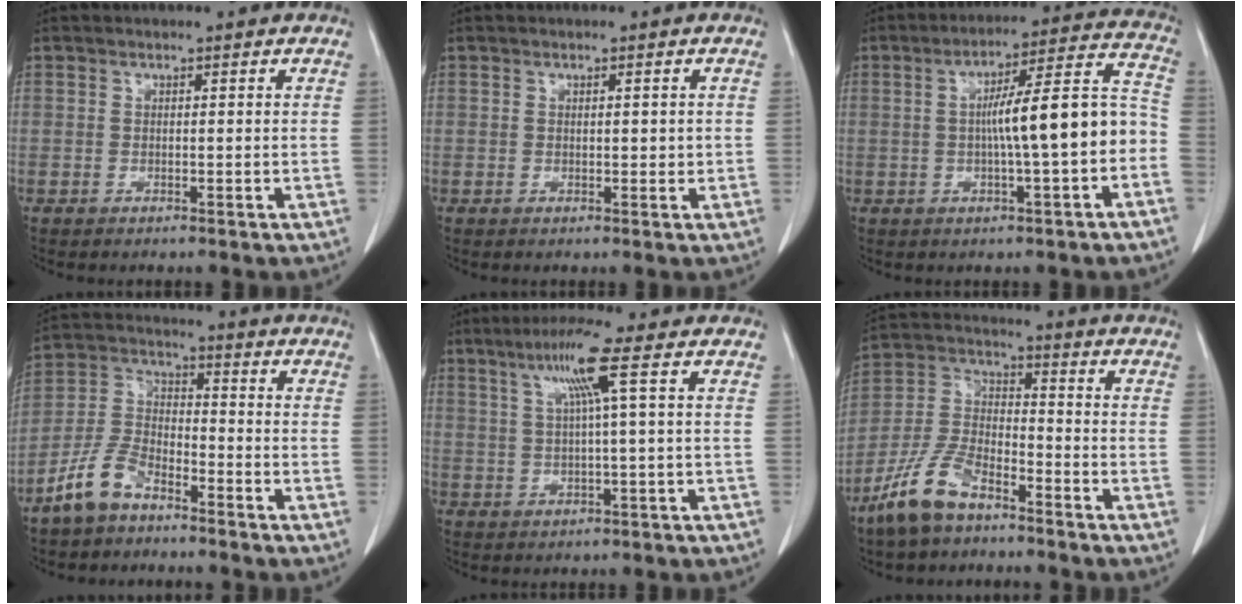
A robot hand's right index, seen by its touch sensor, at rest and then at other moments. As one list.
[{"total": 1.8, "force": [0.1, 0.8, 1.6], "torque": [-0.022, -0.002, 0.002]}, {"total": 12.7, "force": [-2.2, 1.1, 12.4], "torque": [-0.185, 0.035, -0.033]}, {"total": 8.2, "force": [-5.9, 3.4, 4.5], "torque": [-0.111, 0.002, -0.126]}, {"total": 6.8, "force": [2.6, -1.3, 6.1], "torque": [-0.116, 0.012, 0.050]}, {"total": 10.8, "force": [-7.7, 3.9, 6.6], "torque": [-0.153, -0.005, -0.157]}]